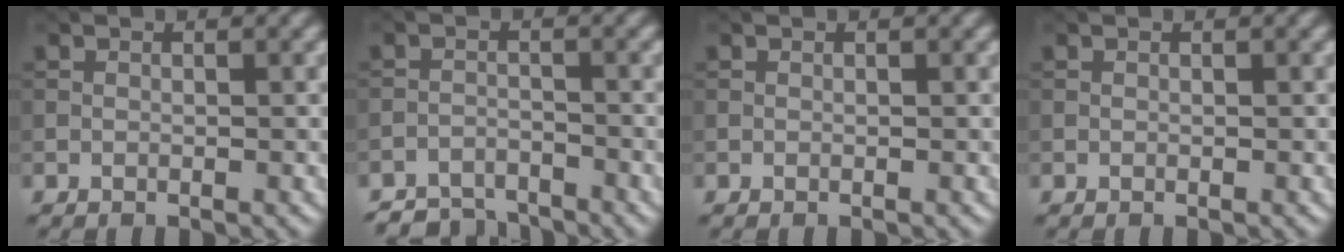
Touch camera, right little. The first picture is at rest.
{"total": 4.2, "force": [-4.1, 0.8, 0.5], "torque": [-0.005, -0.005, -0.076]}
{"total": 0.0}
{"total": 0.0}